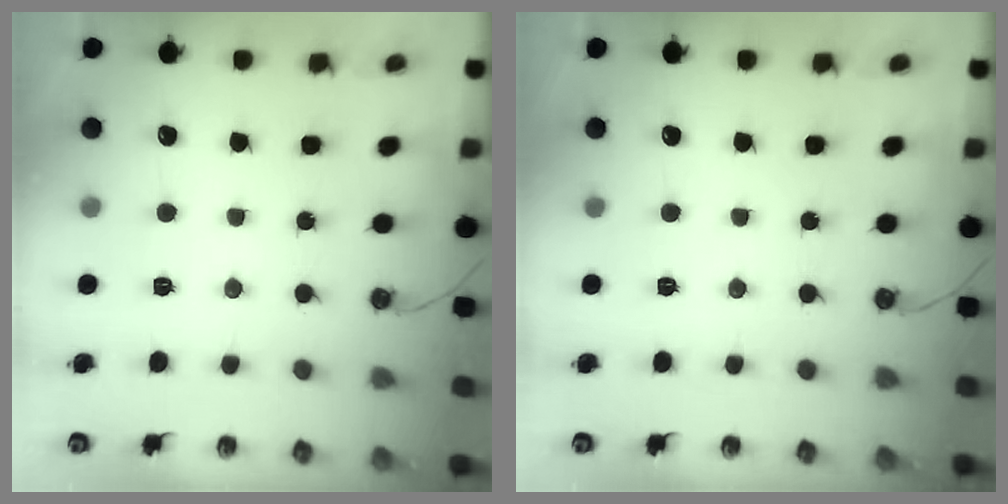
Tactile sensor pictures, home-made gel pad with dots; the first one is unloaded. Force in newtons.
{"total": 0.0}